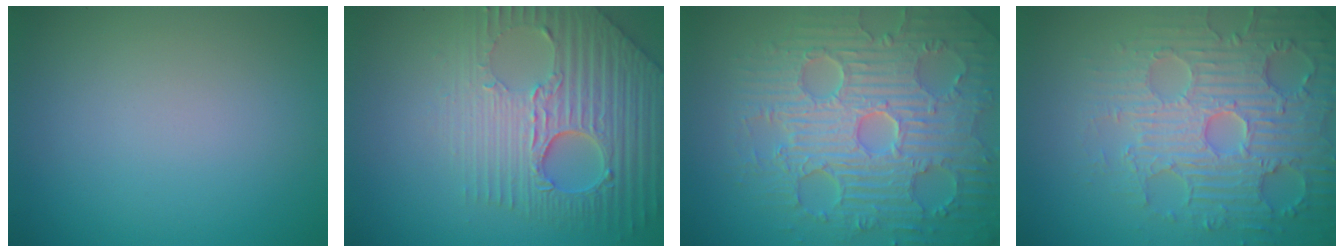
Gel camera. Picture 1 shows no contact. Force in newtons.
{"total": 6.6, "press": 5.4, "slide": 3.8}
{"total": 9.5, "press": 6.8, "slide": 6.6}
{"total": 6.8, "press": 5.8, "slide": 3.5}